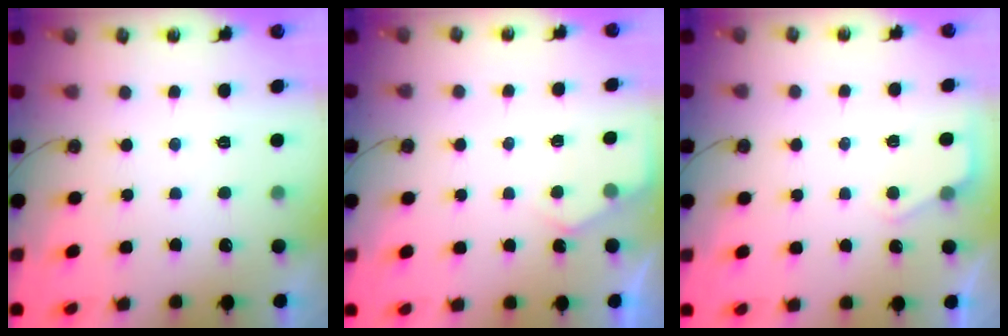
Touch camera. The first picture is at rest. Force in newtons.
{"total": 3.6, "press": 3.6, "slide": 0.2}
{"total": 2.7, "press": 2.7, "slide": 0.4}